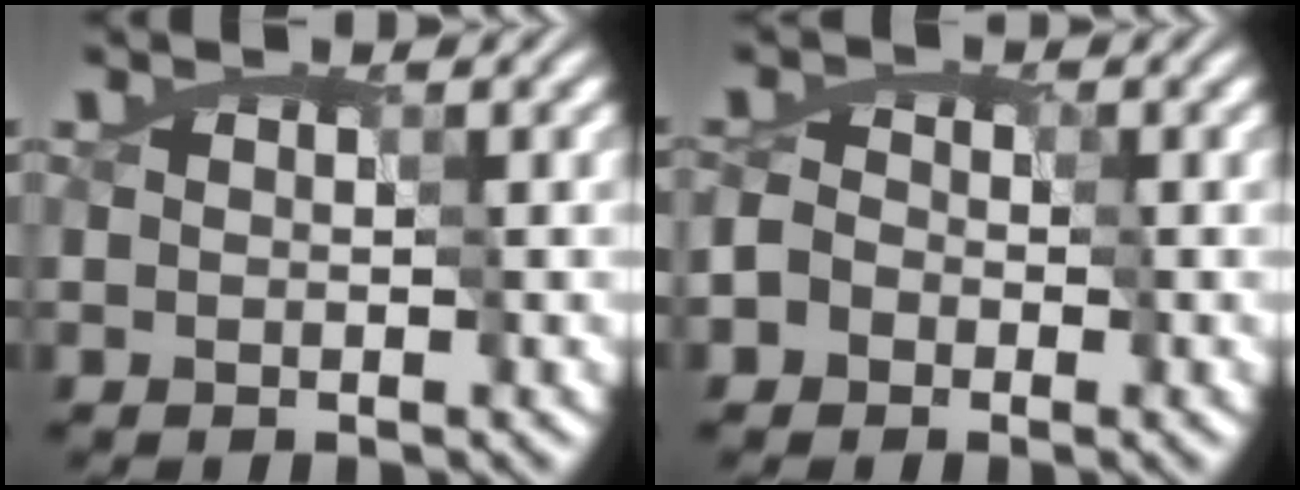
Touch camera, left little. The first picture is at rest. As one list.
[{"total": 4.5, "force": [-2.4, 3.6, 1.1], "torque": [-0.007, 0.020, -0.064]}]